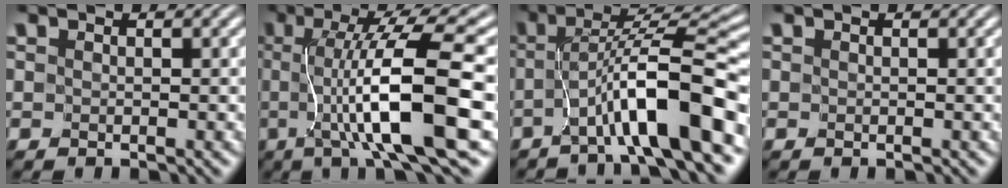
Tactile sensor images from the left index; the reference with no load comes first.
{"total": 10.6, "force": [-1.0, 1.8, 10.4], "torque": [-0.138, 0.007, -0.019]}
{"total": 8.3, "force": [-3.0, 1.2, 7.7], "torque": [-0.111, 0.018, -0.053]}
{"total": 0.0}